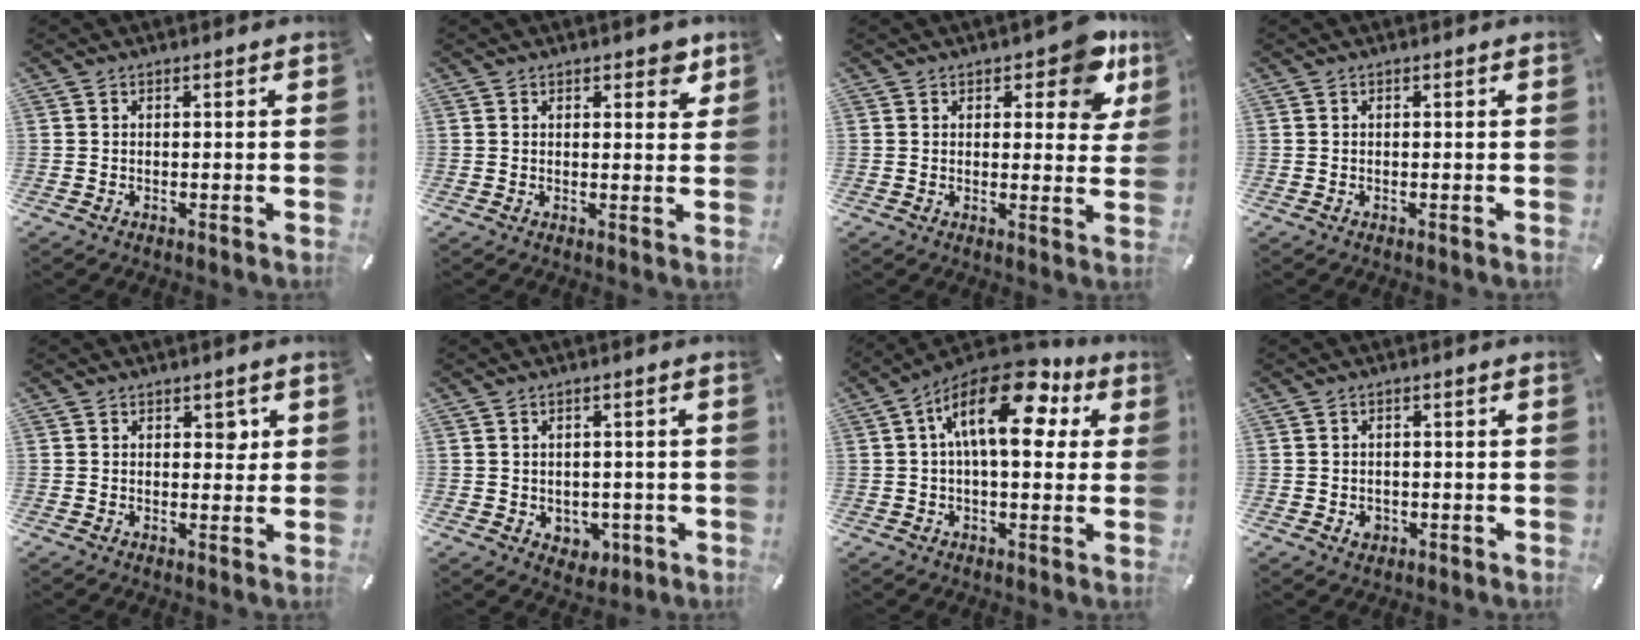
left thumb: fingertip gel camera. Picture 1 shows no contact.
{"total": 3.4, "force": [2.1, 2.1, 1.6], "torque": [-0.005, -0.006, 0.032]}
{"total": 10.6, "force": [6.5, 5.1, 6.6], "torque": [-0.069, -0.038, 0.110]}
{"total": 0.0}
{"total": 2.7, "force": [1.1, 1.8, 1.7], "torque": [-0.004, -0.008, 0.012]}
{"total": 3.7, "force": [-0.4, 3.4, 1.3], "torque": [-0.001, -0.003, -0.010]}
{"total": 17.7, "force": [5.9, 8.7, 14.2], "torque": [-0.238, -0.029, 0.097]}
{"total": 2.3, "force": [-0.7, 2.0, 1.1], "torque": [-0.012, 0.000, -0.015]}